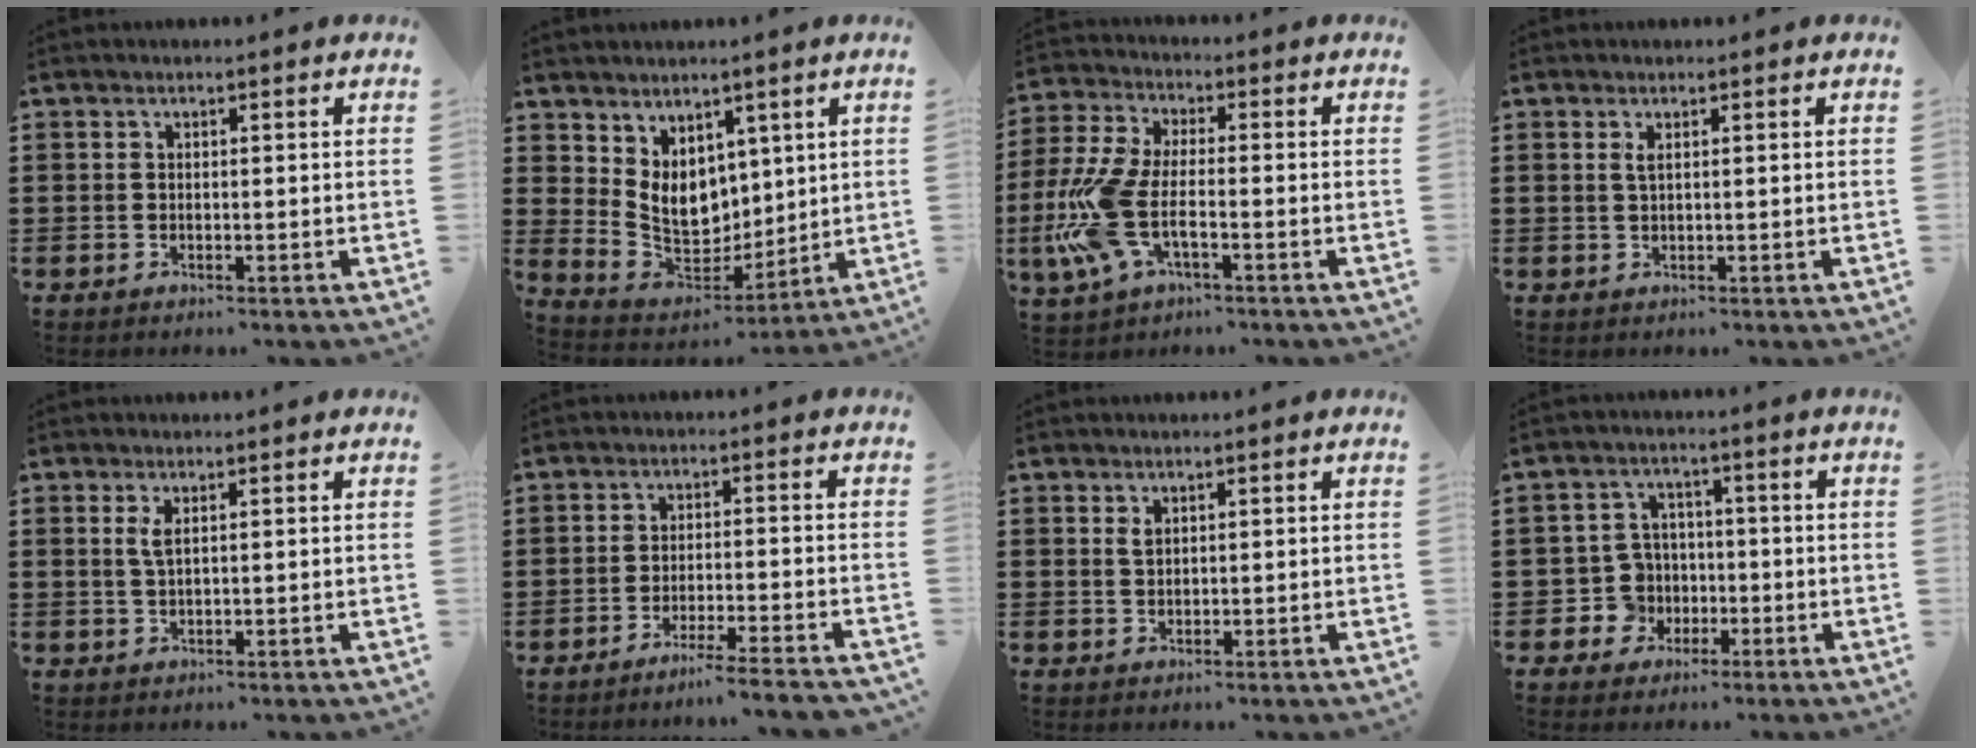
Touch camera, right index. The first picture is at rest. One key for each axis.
{"total": 7.9, "fx": 3.1, "fy": 6.2, "fz": 3.8, "tx": -0.086, "ty": -0.015, "tz": 0.065}
{"total": 10.1, "fx": -2.8, "fy": 4.7, "fz": 8.4, "tx": -0.212, "ty": -0.011, "tz": -0.054}
{"total": 1.1, "fx": 0.4, "fy": 0.2, "fz": 1.0, "tx": -0.020, "ty": 0.003, "tz": 0.006}
{"total": 1.9, "fx": 0.7, "fy": 0.5, "fz": 1.7, "tx": -0.036, "ty": 0.003, "tz": 0.012}
{"total": 3.9, "fx": -3.5, "fy": -0.7, "fz": 1.7, "tx": -0.027, "ty": -0.010, "tz": -0.067}
{"total": 1.2, "fx": 0.6, "fy": 0.6, "fz": 0.8, "tx": -0.019, "ty": 0.003, "tz": 0.011}
{"total": 5.5, "fx": -1.4, "fy": 5.0, "fz": 1.7, "tx": -0.061, "ty": 0.009, "tz": -0.028}